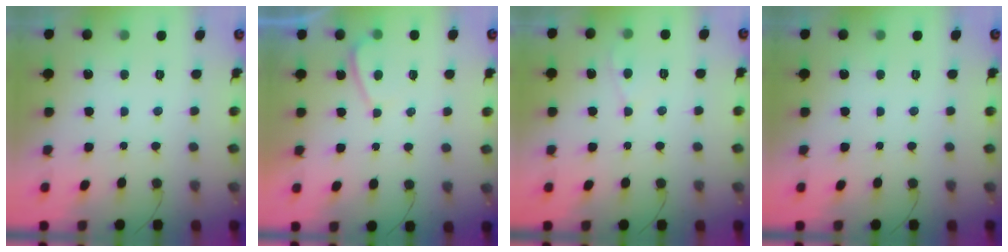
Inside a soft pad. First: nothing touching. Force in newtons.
{"total": 1.6, "press": 1.4, "slide": 0.6}
{"total": 2.9, "press": 2.9, "slide": 0.3}
{"total": 0.0}